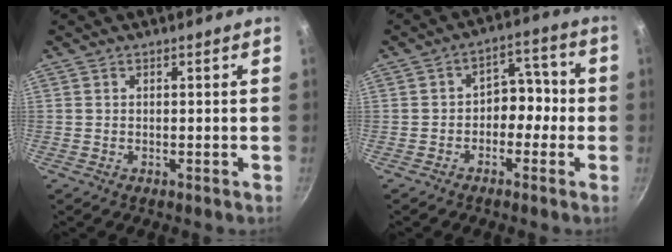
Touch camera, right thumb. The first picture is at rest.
{"total": 6.8, "force": [-1.5, 5.1, 4.2], "torque": [-0.002, 0.039, -0.033]}